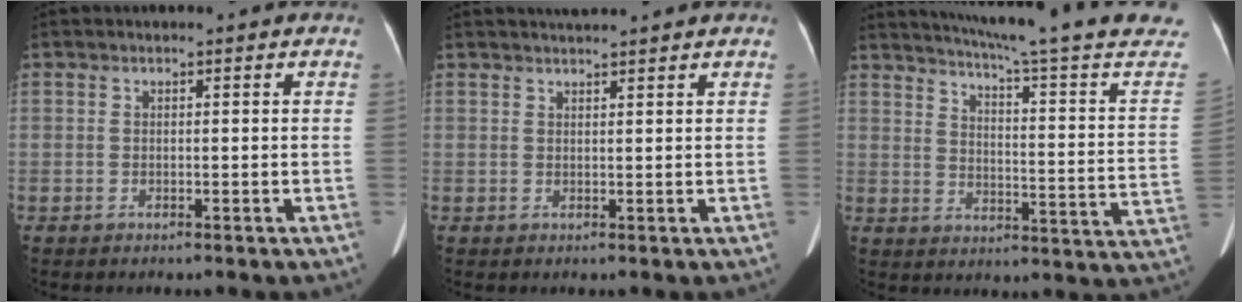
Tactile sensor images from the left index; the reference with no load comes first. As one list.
[{"total": 3.4, "force": [3.1, -0.4, 1.2], "torque": [-0.015, 0.022, 0.049]}, {"total": 24.6, "force": [21.7, -1.2, 11.6], "torque": [-0.173, -0.078, 0.266]}]